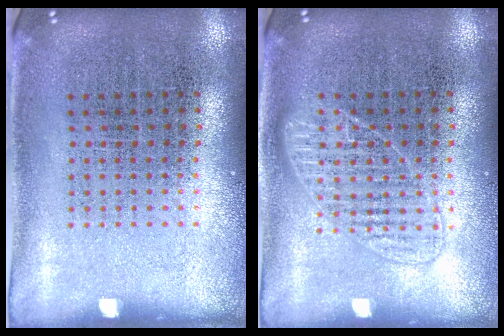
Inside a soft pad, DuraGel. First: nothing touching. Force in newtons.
{"total": 2.3, "press": 2.2, "slide": 0.3}